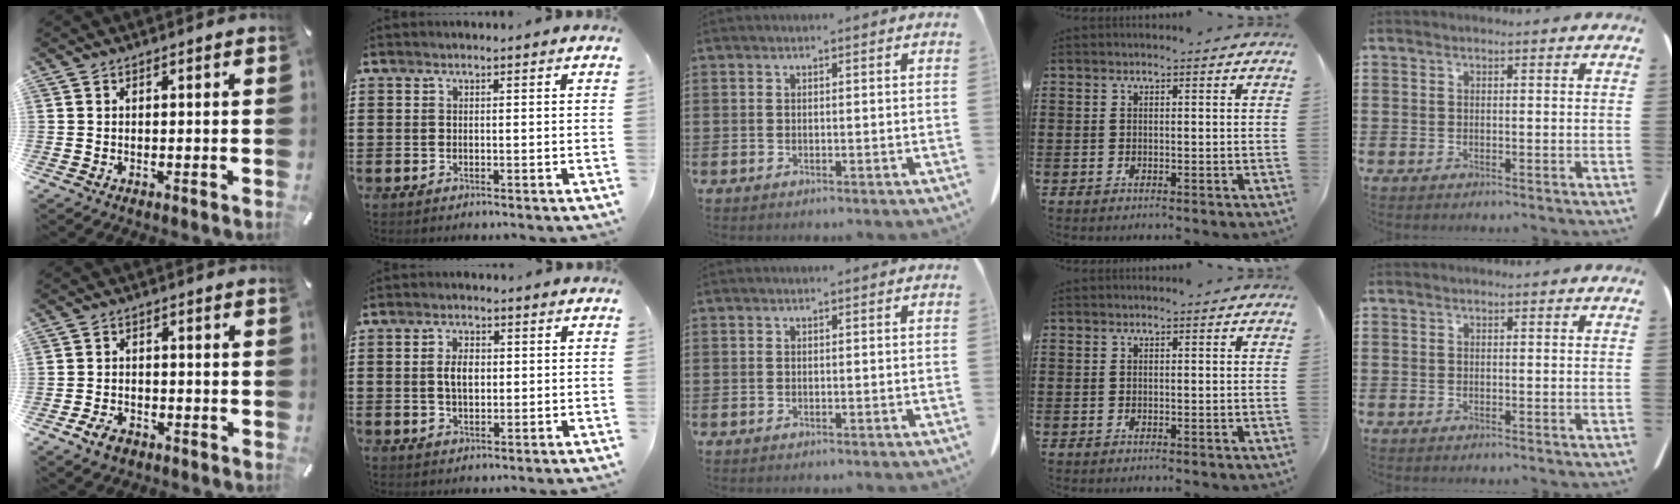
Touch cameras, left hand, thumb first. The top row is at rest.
{"thumb": {"total": 4.0, "force": [-2.6, 2.5, 1.7], "torque": [-0.038, 0.012, -0.052]}, "index": {"total": 3.6, "force": [0.4, 2.0, 2.9], "torque": [-0.053, 0.006, 0.005]}}